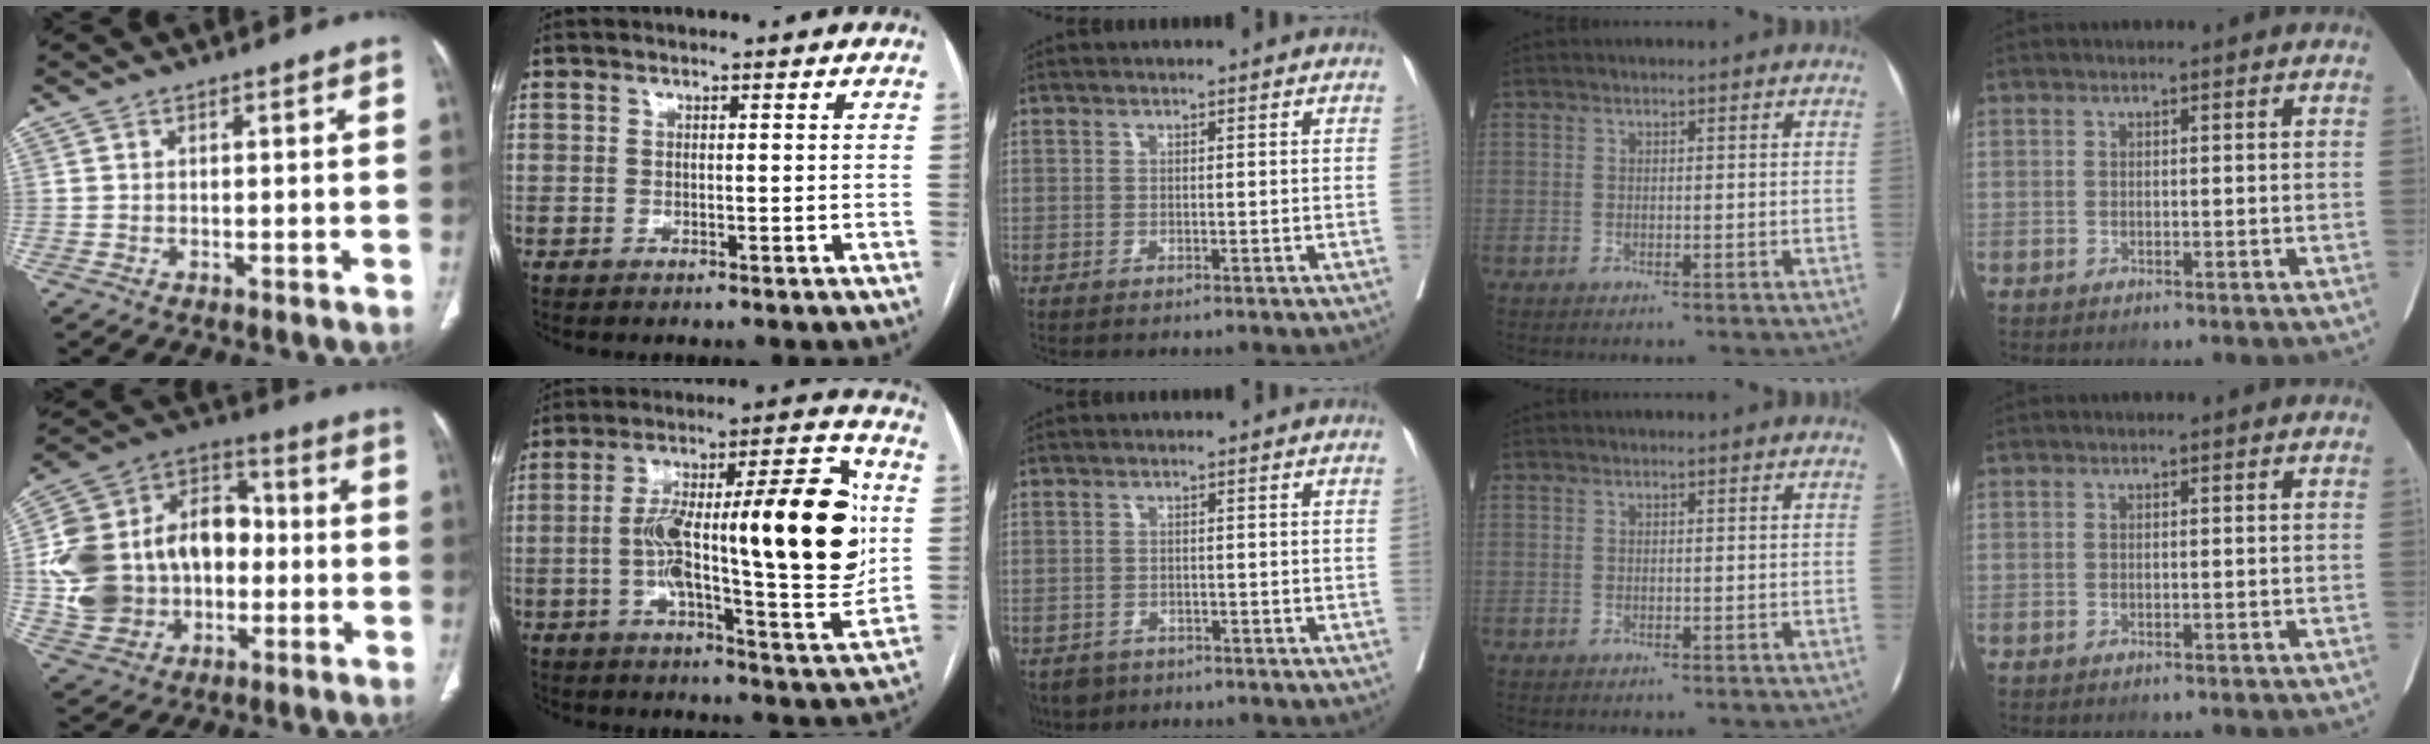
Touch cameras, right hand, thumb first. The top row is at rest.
{"thumb": {"total": 23.4, "force": [-1.2, 18.0, 14.9], "torque": [-0.259, 0.043, -0.006]}, "index": {"total": 25.1, "force": [1.2, 4.8, 24.6], "torque": [-0.334, 0.035, 0.015]}, "middle": {"total": 3.3, "force": [-2.5, 2.2, 0.4], "torque": [-0.003, 0.001, -0.040]}}